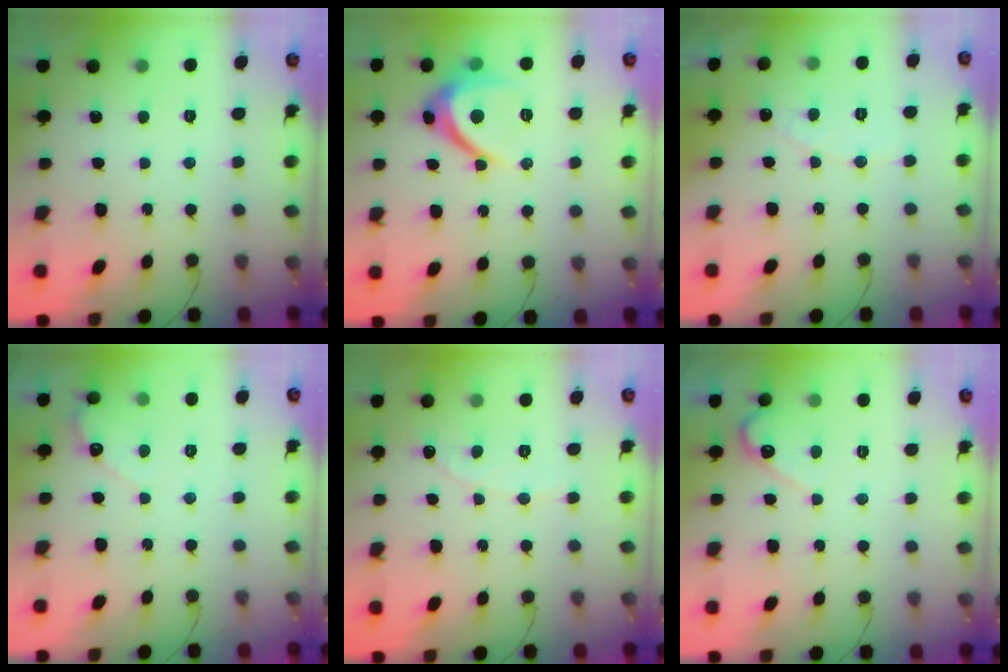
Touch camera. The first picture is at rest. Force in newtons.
{"total": 10.0, "press": 10.0, "slide": 0.9}
{"total": 3.8, "press": 3.8, "slide": 0.1}
{"total": 2.7, "press": 2.7, "slide": 0.2}
{"total": 1.9, "press": 1.9, "slide": 0.1}
{"total": 4.0, "press": 4.0, "slide": 0.4}